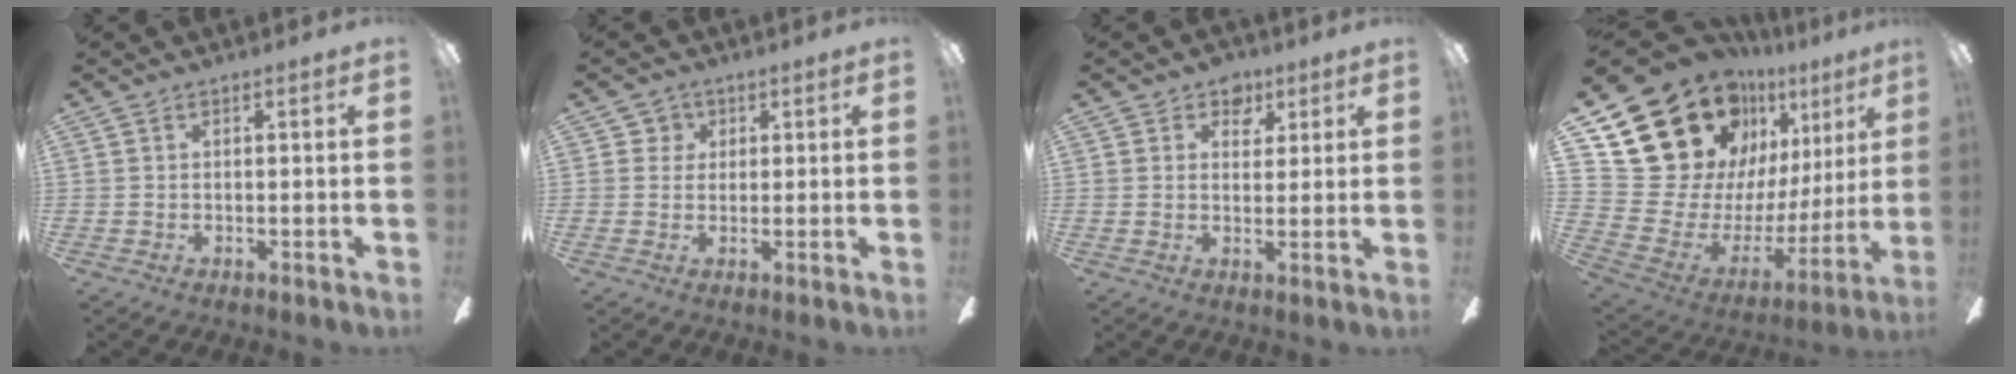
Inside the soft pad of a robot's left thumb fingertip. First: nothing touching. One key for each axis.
{"total": 3.3, "fx": 1.3, "fy": 2.9, "fz": 0.7, "tx": -0.014, "ty": 0.009, "tz": 0.021}
{"total": 4.7, "fx": 3.1, "fy": 3.3, "fz": 1.2, "tx": 0.003, "ty": -0.012, "tz": 0.050}
{"total": 25.1, "fx": 15.8, "fy": 16.5, "fz": 10.4, "tx": -0.183, "ty": -0.114, "tz": 0.323}